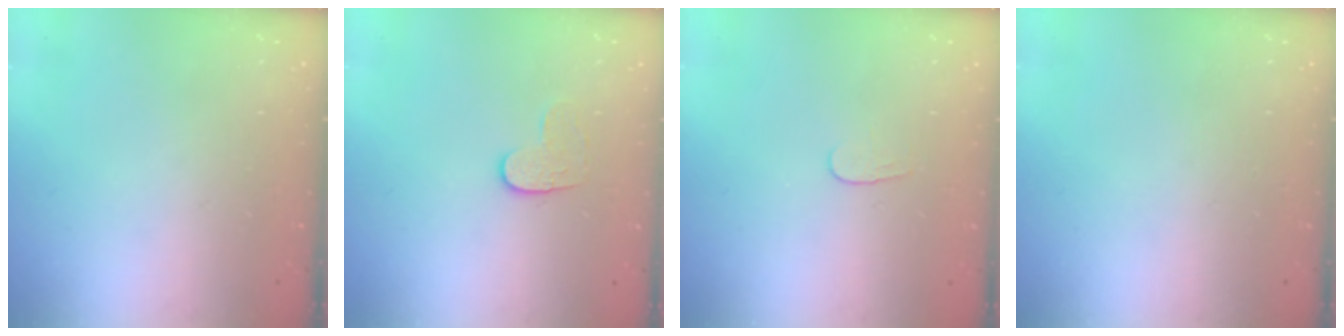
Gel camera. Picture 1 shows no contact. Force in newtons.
{"total": 5.8, "press": 5.8, "slide": 0.6}
{"total": 3.8, "press": 3.8, "slide": 0.3}
{"total": 0.0}